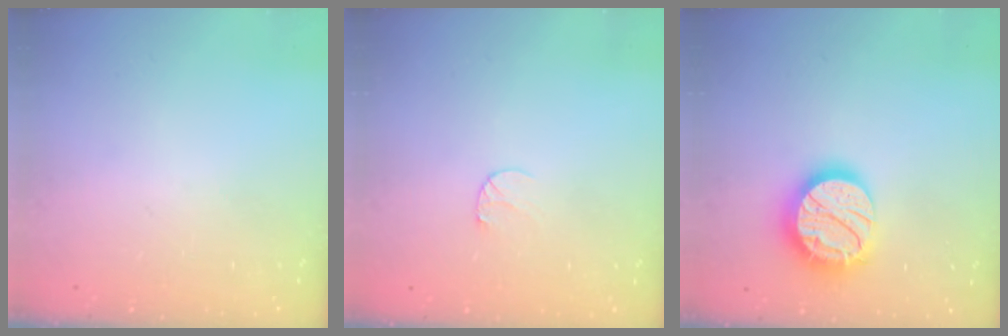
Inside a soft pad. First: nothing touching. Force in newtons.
{"total": 4.6, "press": 4.5, "slide": 0.5}
{"total": 18.5, "press": 18.5, "slide": 1.4}